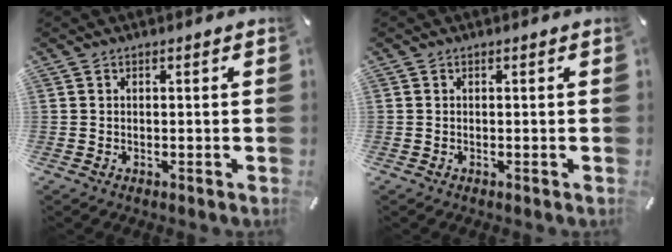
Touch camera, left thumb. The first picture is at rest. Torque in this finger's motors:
{"motor_torque": [-0.32, -0.18, 0.19, 0.00, -0.02]}